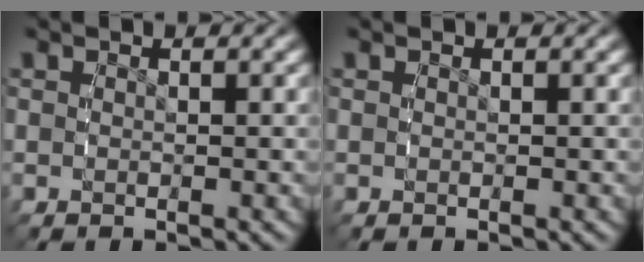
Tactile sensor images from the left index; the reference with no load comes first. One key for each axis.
{"total": 0.0}